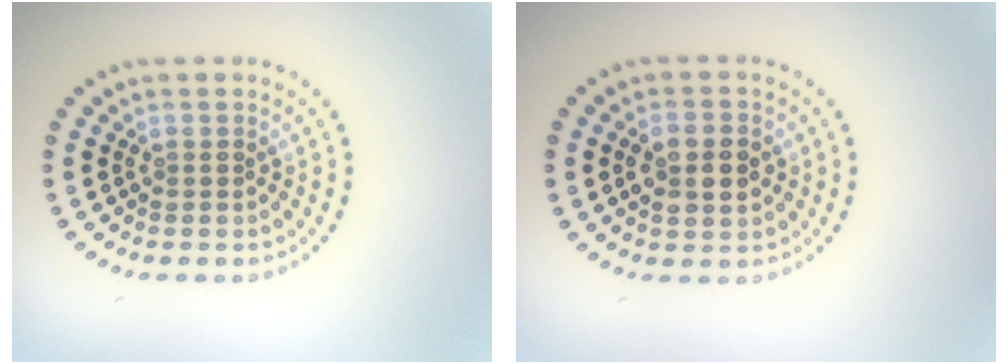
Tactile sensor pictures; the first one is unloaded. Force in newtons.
{"total": 3.1, "press": 3.1, "slide": 0.2}